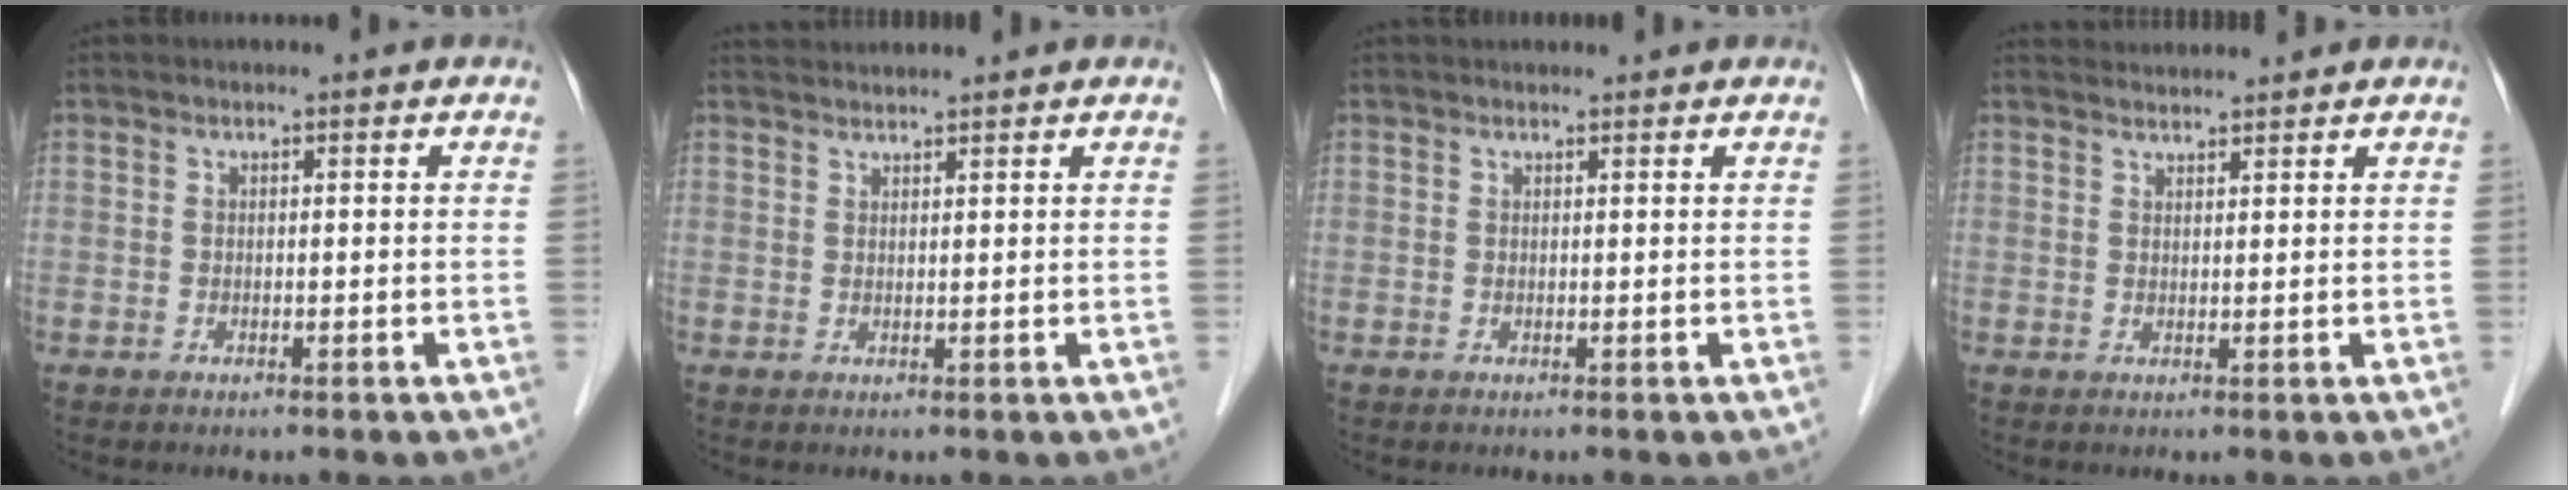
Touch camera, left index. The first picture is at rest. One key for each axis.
{"total": 4.0, "fx": 3.9, "fy": -0.2, "fz": 0.8, "tx": -0.012, "ty": 0.029, "tz": 0.068}
{"total": 3.3, "fx": 3.2, "fy": 0.5, "fz": 0.8, "tx": -0.010, "ty": 0.029, "tz": 0.043}
{"total": 3.6, "fx": 3.6, "fy": 0.0, "fz": 0.2, "tx": -0.010, "ty": 0.026, "tz": 0.062}